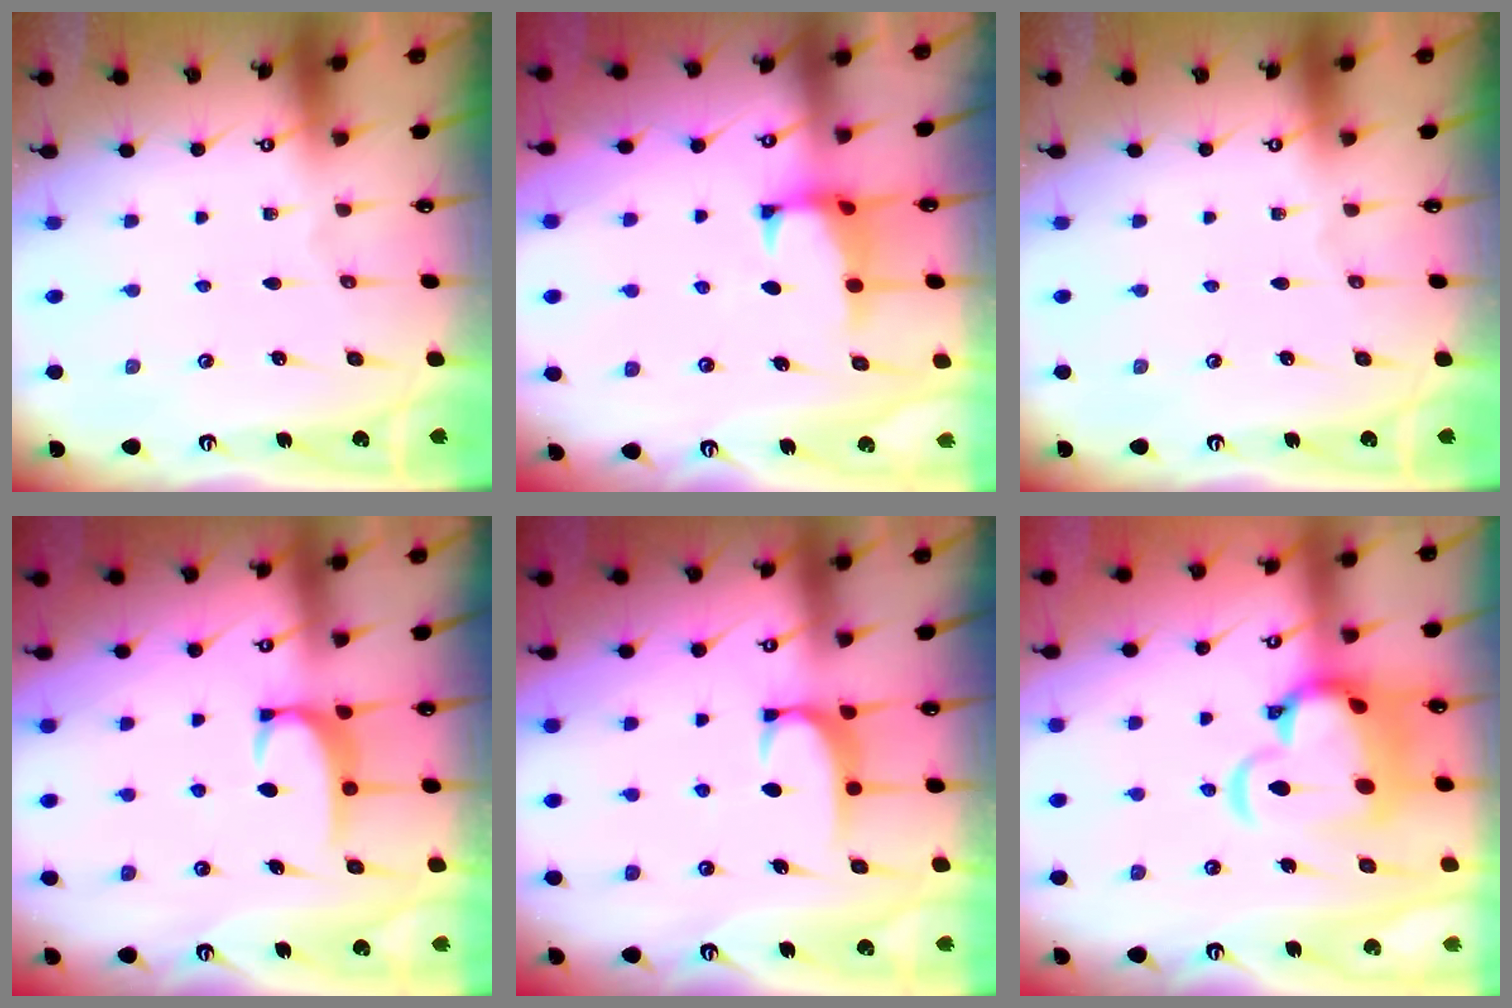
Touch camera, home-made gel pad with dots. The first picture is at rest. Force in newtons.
{"total": 1.5, "press": 1.3, "slide": 0.7}
{"total": 0.0}
{"total": 2.8, "press": 2.8, "slide": 0.4}
{"total": 1.6, "press": 1.6, "slide": 0.5}
{"total": 12.0, "press": 11.9, "slide": 1.9}